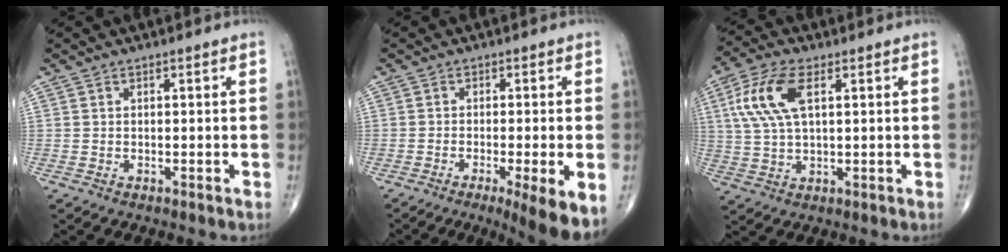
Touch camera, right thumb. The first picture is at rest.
{"total": 9.0, "force": [-4.4, 0.8, 7.8], "torque": [-0.113, -0.014, -0.068]}
{"total": 10.6, "force": [3.2, 4.9, 8.9], "torque": [-0.199, 0.008, 0.063]}